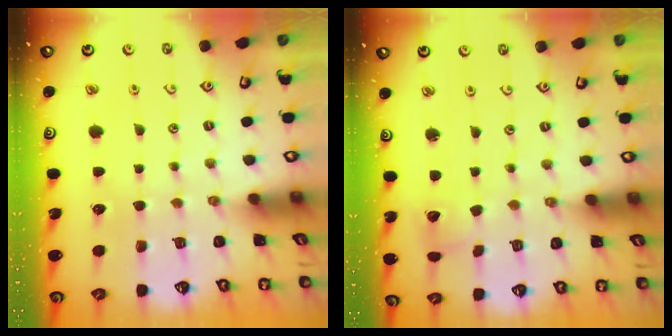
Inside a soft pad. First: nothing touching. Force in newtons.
{"total": 2.6, "press": 2.6, "slide": 0.4}